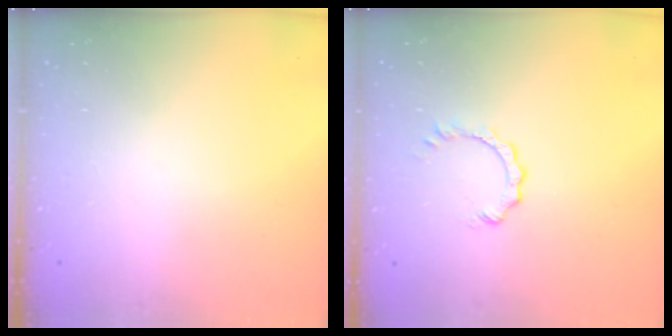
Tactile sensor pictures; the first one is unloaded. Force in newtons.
{"total": 1.3, "press": 1.2, "slide": 0.2}